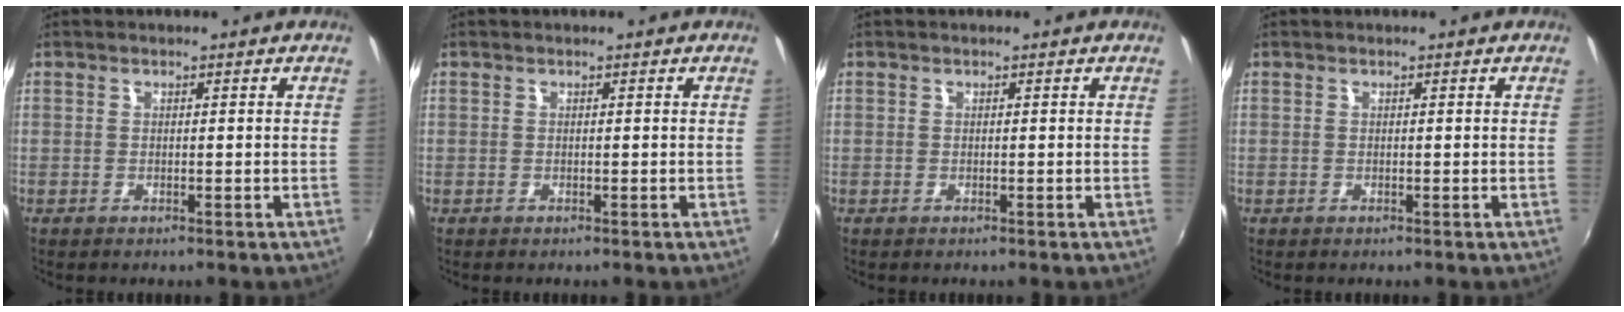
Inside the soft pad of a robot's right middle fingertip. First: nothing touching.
{"total": 0.0}
{"total": 0.0}
{"total": 0.0}